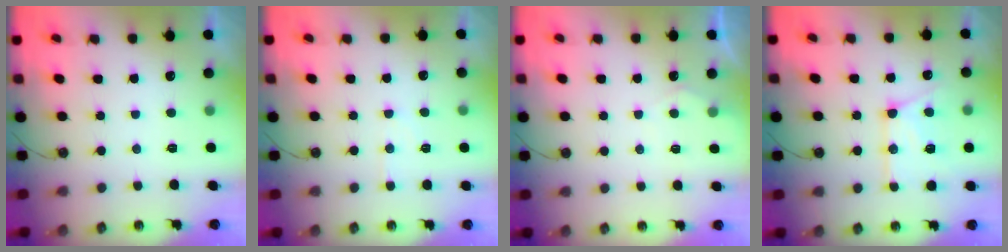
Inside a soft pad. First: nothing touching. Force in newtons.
{"total": 5.3, "press": 5.3, "slide": 0.5}
{"total": 2.9, "press": 2.9, "slide": 0.4}
{"total": 13.5, "press": 13.4, "slide": 1.7}